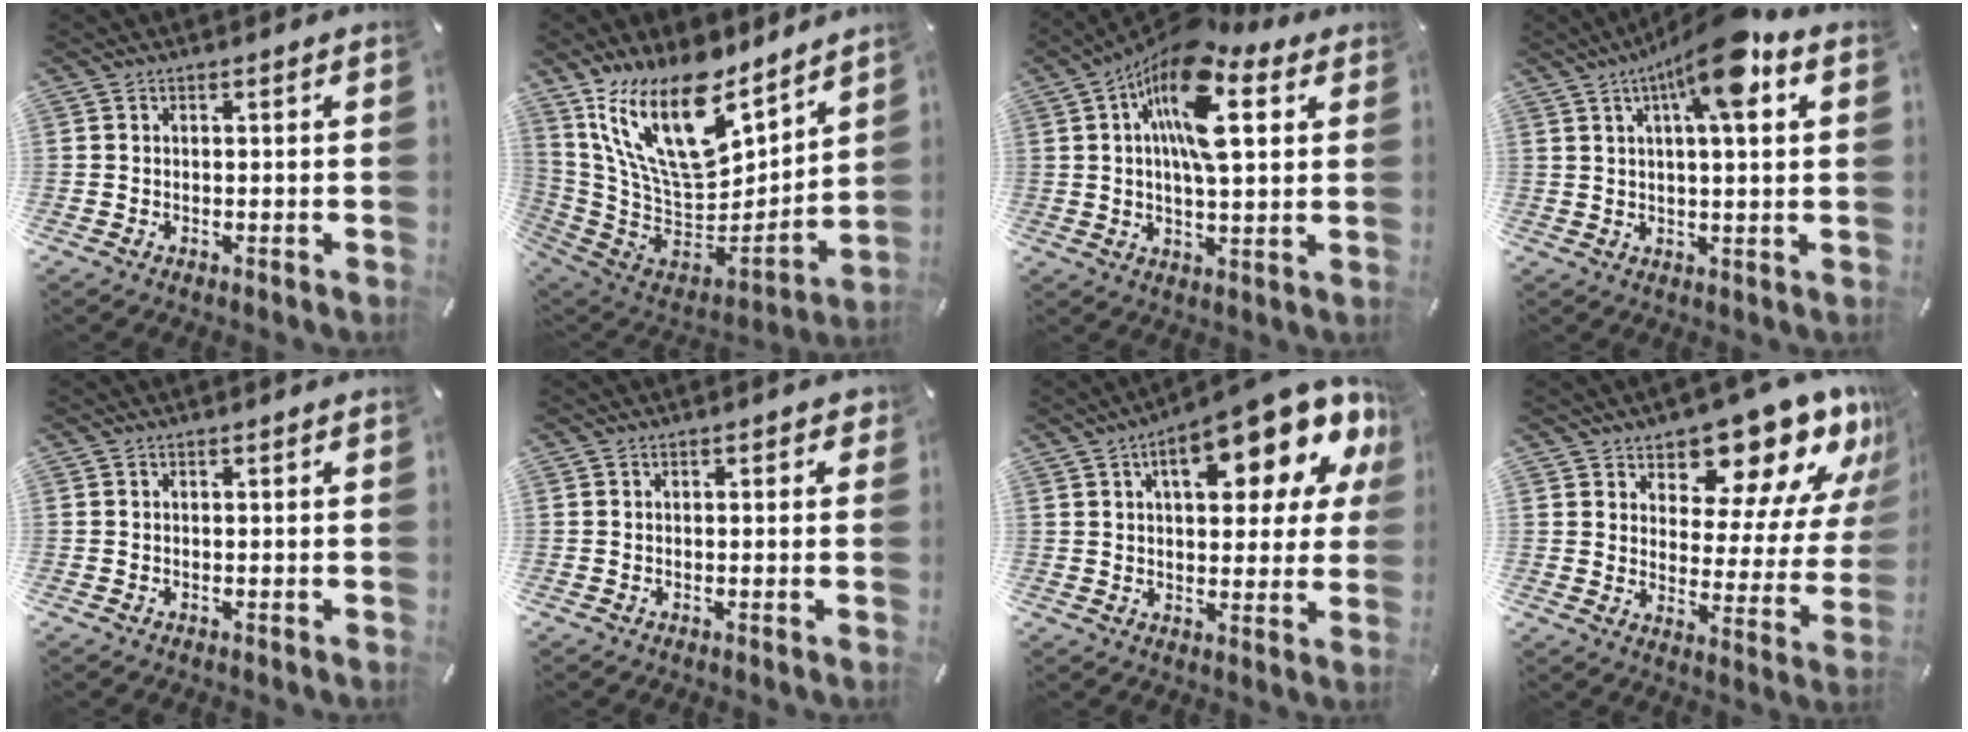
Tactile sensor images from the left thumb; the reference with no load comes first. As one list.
[{"total": 23.8, "force": [13.4, 12.3, 15.4], "torque": [-0.309, -0.092, 0.238]}, {"total": 17.1, "force": [7.2, 7.2, 13.8], "torque": [-0.257, -0.023, 0.116]}, {"total": 12.9, "force": [6.3, 2.8, 10.9], "torque": [-0.185, -0.016, 0.101]}, {"total": 0.0}, {"total": 0.9, "force": [0.2, 0.7, 0.6], "torque": [-0.004, 0.003, 0.000]}, {"total": 19.0, "force": [10.1, 7.6, 14.2], "torque": [-0.194, -0.058, 0.158]}, {"total": 16.3, "force": [13.0, 6.9, 7.1], "torque": [-0.094, -0.112, 0.217]}]